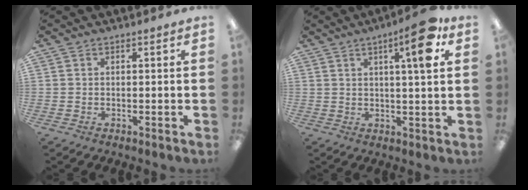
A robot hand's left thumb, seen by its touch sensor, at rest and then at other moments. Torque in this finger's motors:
{"motor_torque": [-0.21, 0.40, 0.99, -0.71, 0.03]}